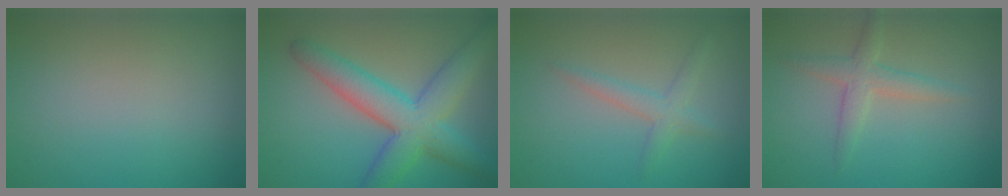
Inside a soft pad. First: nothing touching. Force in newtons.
{"total": 7.2, "press": 7.2, "slide": 0.1}
{"total": 2.0, "press": 1.9, "slide": 0.2}
{"total": 2.4, "press": 2.4, "slide": 0.1}